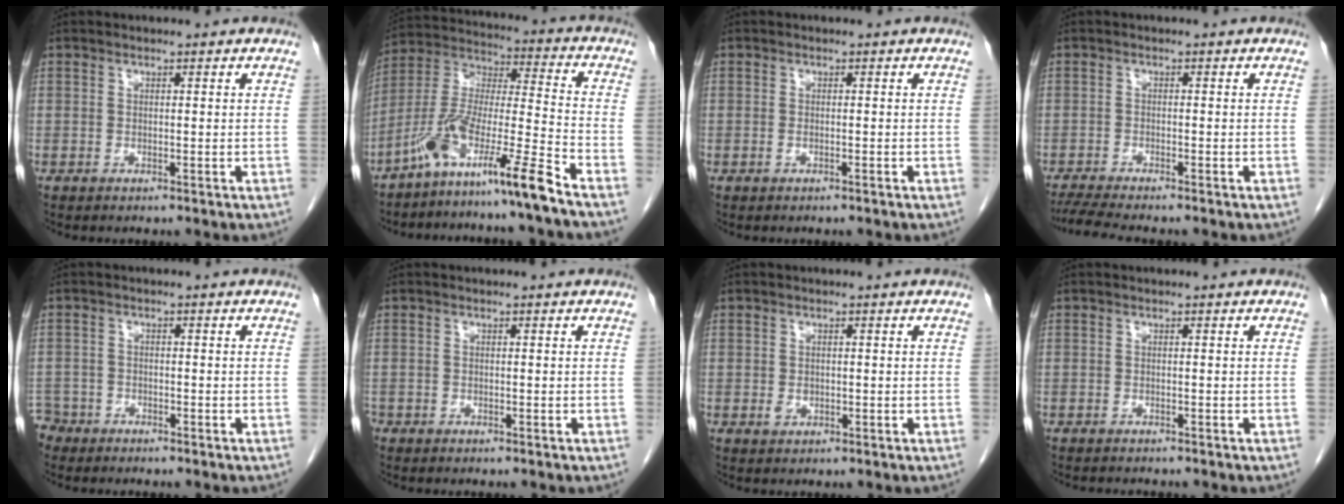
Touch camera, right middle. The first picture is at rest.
{"total": 13.1, "force": [-9.5, -1.3, 9.0], "torque": [-0.180, -0.003, -0.175]}
{"total": 0.5, "force": [-0.3, 0.1, 0.4], "torque": [-0.012, 0.000, -0.005]}
{"total": 5.3, "force": [-4.7, -0.3, 2.4], "torque": [-0.042, -0.018, -0.081]}
{"total": 3.6, "force": [-3.1, 1.8, -0.5], "torque": [0.006, 0.001, -0.064]}
{"total": 0.7, "force": [-0.5, 0.4, 0.1], "torque": [-0.010, 0.001, -0.011]}
{"total": 1.3, "force": [-0.3, 1.0, 0.8], "torque": [-0.016, 0.000, 0.000]}
{"total": 2.2, "force": [-2.1, 0.3, 0.6], "torque": [-0.008, -0.005, -0.026]}